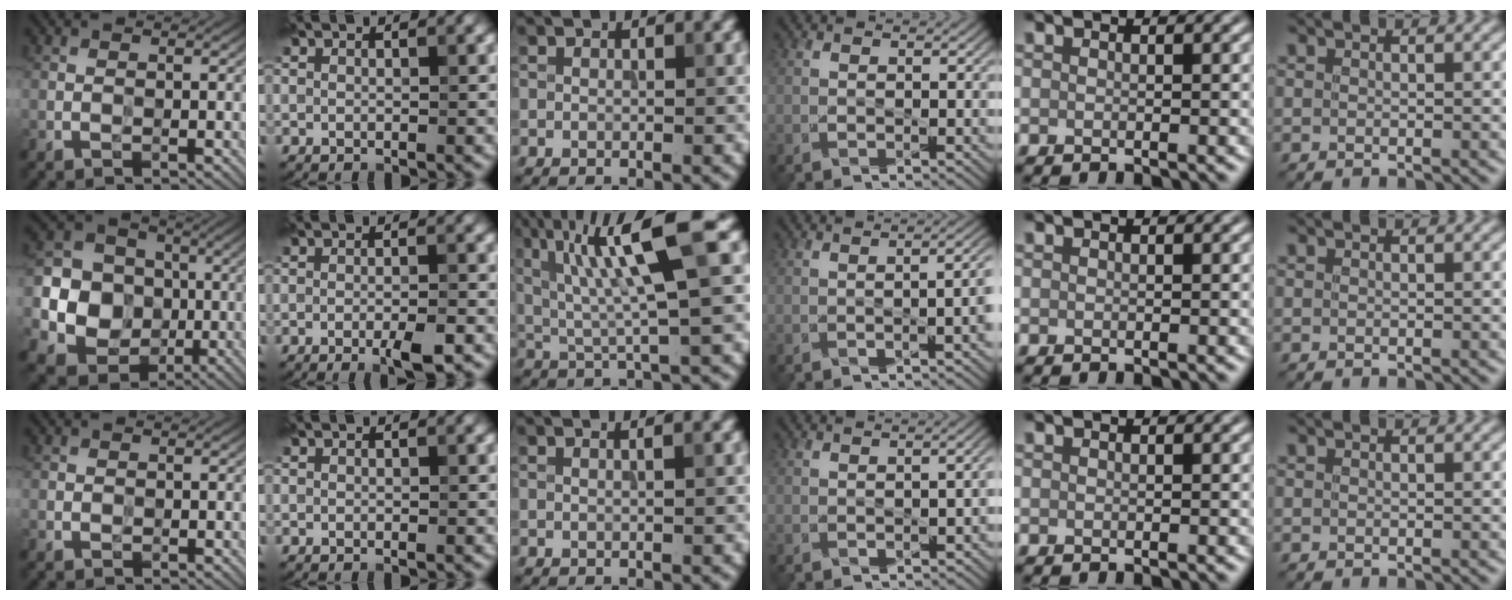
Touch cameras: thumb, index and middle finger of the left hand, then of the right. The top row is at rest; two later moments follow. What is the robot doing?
{"motion": "wipe", "object": "measuring cup"}